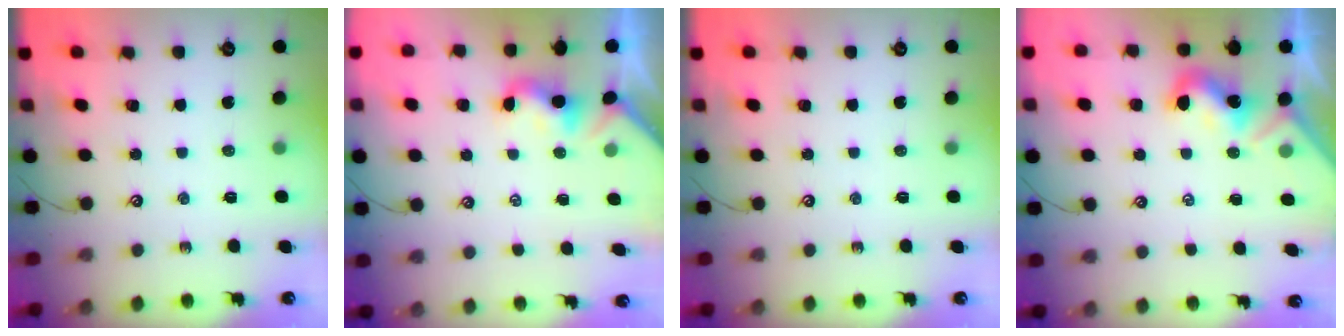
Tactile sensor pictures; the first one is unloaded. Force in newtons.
{"total": 1.9, "press": 1.8, "slide": 0.6}
{"total": 0.0}
{"total": 2.1, "press": 2.0, "slide": 0.4}